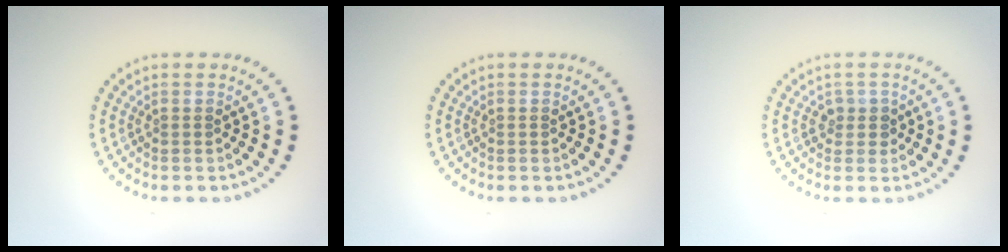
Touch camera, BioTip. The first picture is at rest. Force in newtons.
{"total": 0.0}
{"total": 1.4, "press": 1.2, "slide": 0.7}